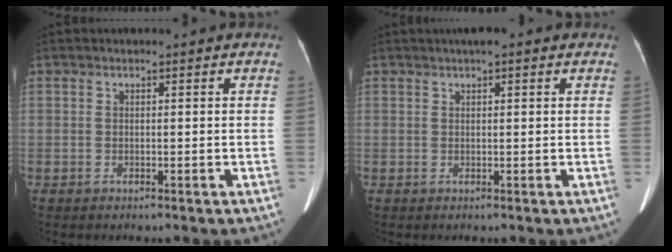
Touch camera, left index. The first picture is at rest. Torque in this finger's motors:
{"motor_torque": [0.76, -0.70, 0.07, 0.02]}